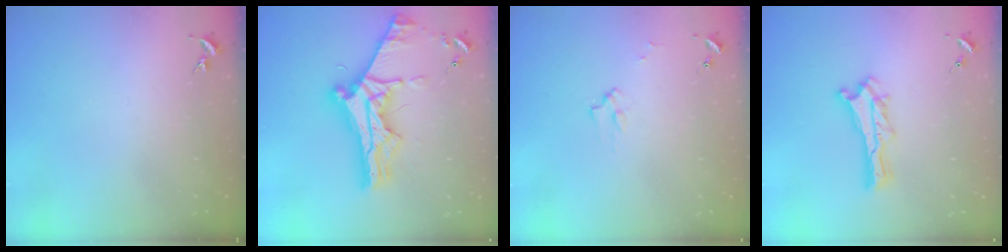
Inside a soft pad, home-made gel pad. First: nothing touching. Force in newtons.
{"total": 10.9, "press": 10.8, "slide": 1.0}
{"total": 2.2, "press": 2.2, "slide": 0.3}
{"total": 1.2, "press": 1.2, "slide": 0.2}